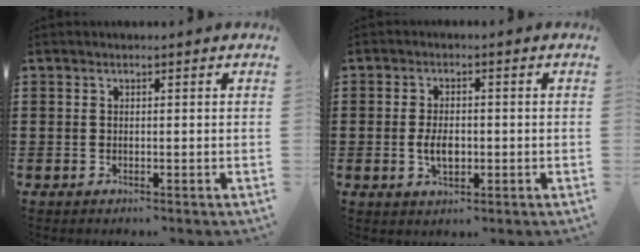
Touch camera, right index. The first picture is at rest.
{"total": 4.0, "force": [-0.5, 2.1, 3.4], "torque": [-0.071, -0.001, -0.010]}